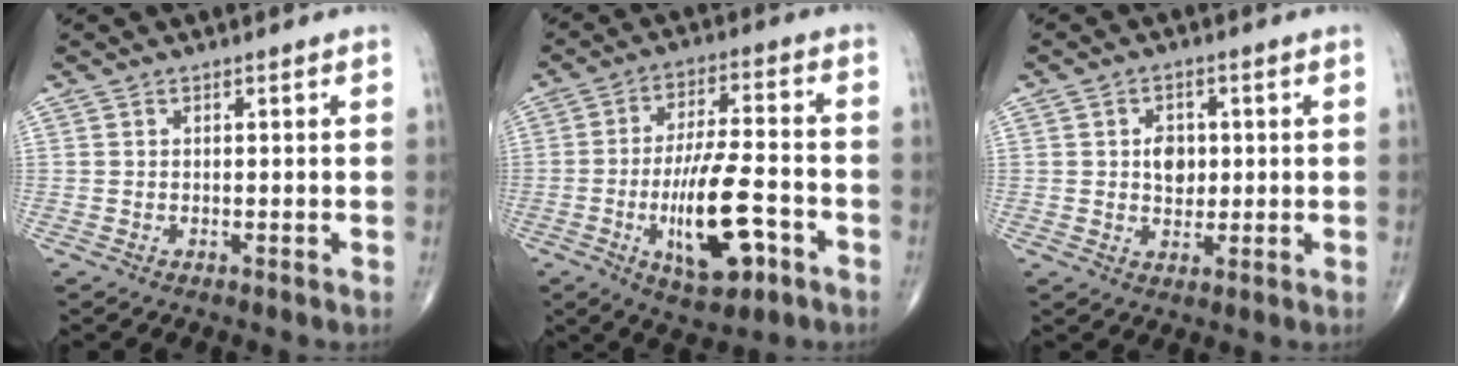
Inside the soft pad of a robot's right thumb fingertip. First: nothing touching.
{"total": 15.1, "force": [-5.1, 5.4, 13.2], "torque": [-0.220, 0.022, -0.078]}
{"total": 4.8, "force": [0.5, 3.6, 3.1], "torque": [-0.028, -0.001, 0.009]}